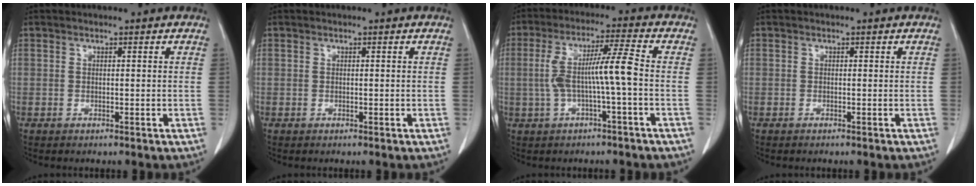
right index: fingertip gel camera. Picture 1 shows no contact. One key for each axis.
{"total": 0.0}
{"total": 8.1, "fx": -0.8, "fy": -0.1, "fz": 8.1, "tx": -0.161, "ty": 0.022, "tz": -0.014}
{"total": 0.0}